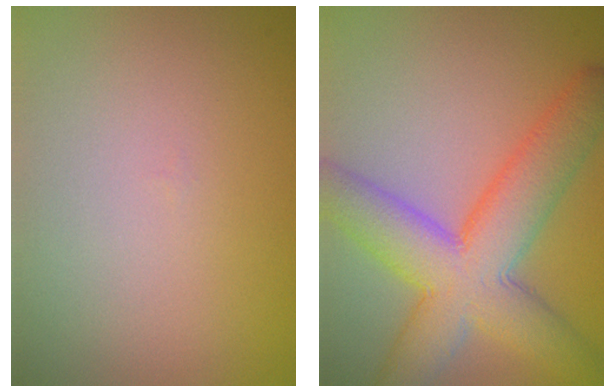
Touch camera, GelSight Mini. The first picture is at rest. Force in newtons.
{"total": 9.0, "press": 9.0, "slide": 0.3}